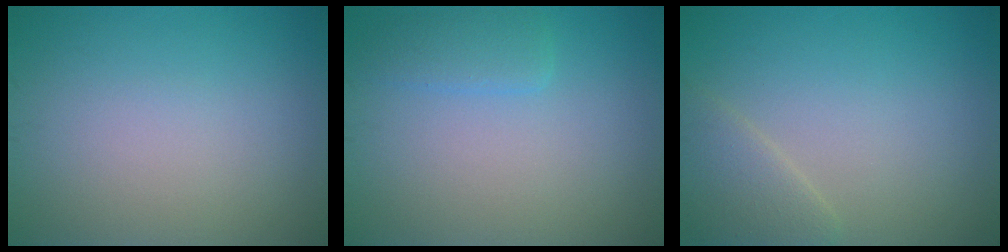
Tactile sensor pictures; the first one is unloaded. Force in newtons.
{"total": 1.8, "press": 1.8, "slide": 0.2}
{"total": 2.5, "press": 2.5, "slide": 0.2}